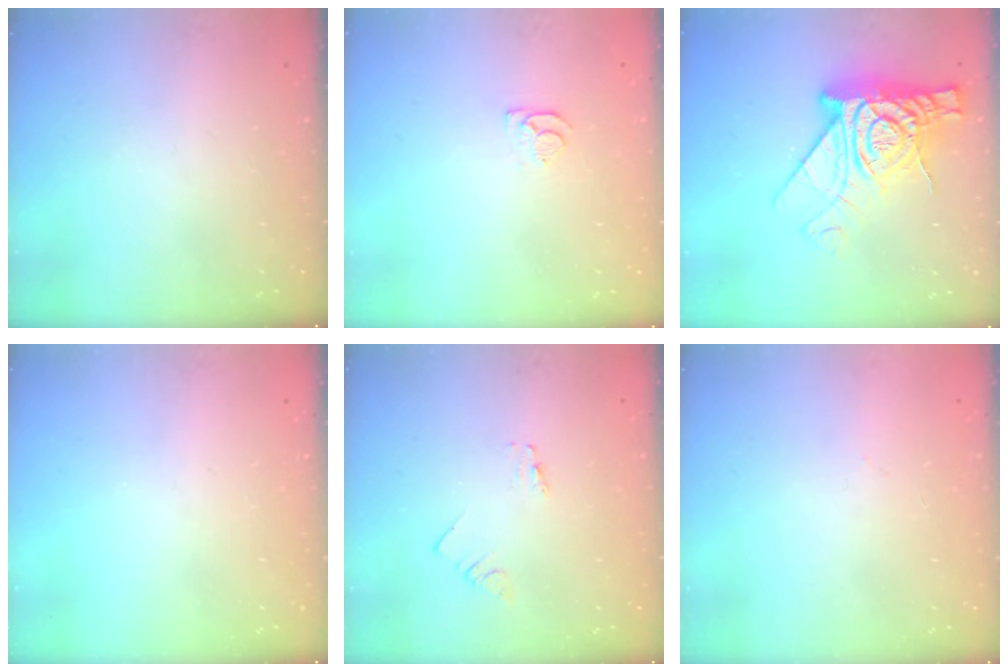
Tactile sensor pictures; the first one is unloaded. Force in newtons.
{"total": 4.6, "press": 4.6, "slide": 0.5}
{"total": 19.7, "press": 19.6, "slide": 2.0}
{"total": 0.0}
{"total": 0.0}
{"total": 0.0}